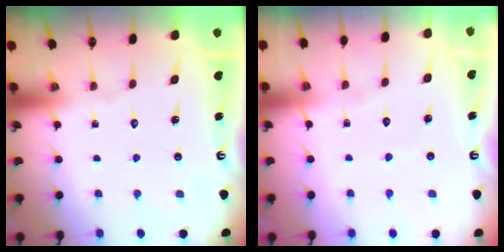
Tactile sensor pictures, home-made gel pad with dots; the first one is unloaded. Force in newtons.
{"total": 2.9, "press": 2.9, "slide": 0.3}